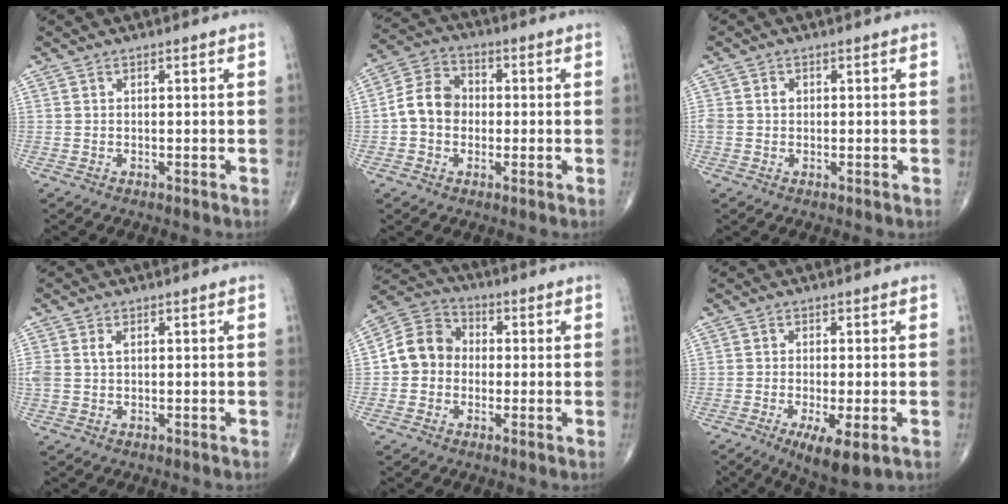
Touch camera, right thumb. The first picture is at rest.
{"total": 8.3, "force": [-0.6, 6.8, 4.8], "torque": [-0.074, 0.029, -0.025]}
{"total": 2.1, "force": [0.2, 1.7, 1.2], "torque": [-0.025, 0.011, 0.009]}
{"total": 2.8, "force": [0.6, 1.7, 2.2], "torque": [-0.066, 0.012, 0.017]}
{"total": 9.3, "force": [-0.5, 8.1, 4.5], "torque": [-0.063, 0.032, -0.025]}
{"total": 7.9, "force": [-3.3, 2.2, 6.8], "torque": [-0.111, -0.016, -0.050]}